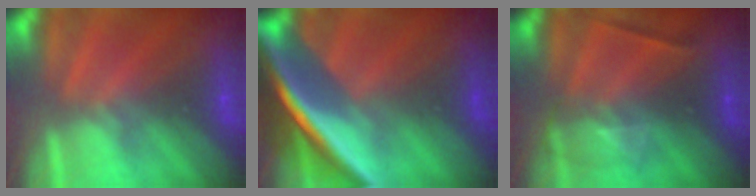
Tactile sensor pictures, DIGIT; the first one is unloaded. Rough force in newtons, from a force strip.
{"total": 9.6}
{"total": 2.2}